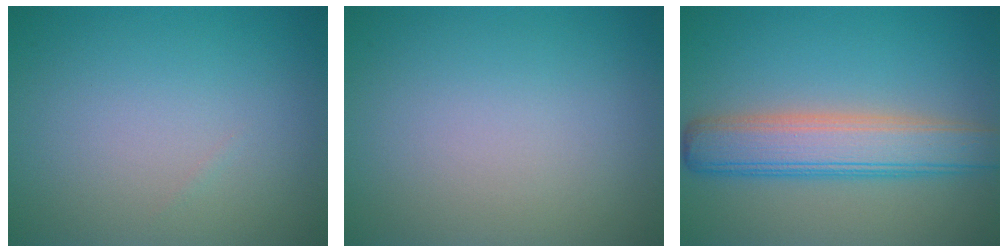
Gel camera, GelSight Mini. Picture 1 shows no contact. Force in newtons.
{"total": 0.0}
{"total": 6.1, "press": 6.1, "slide": 0.1}